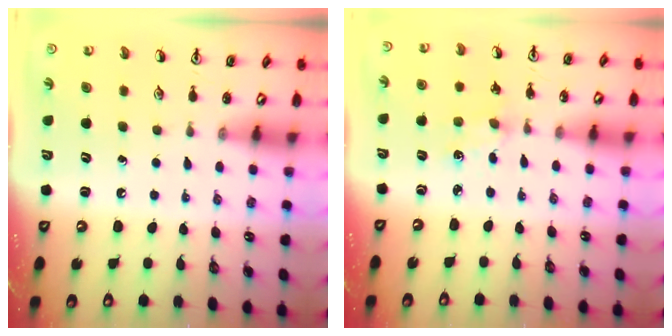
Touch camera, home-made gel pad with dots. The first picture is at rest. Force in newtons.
{"total": 3.6, "press": 3.6, "slide": 0.5}